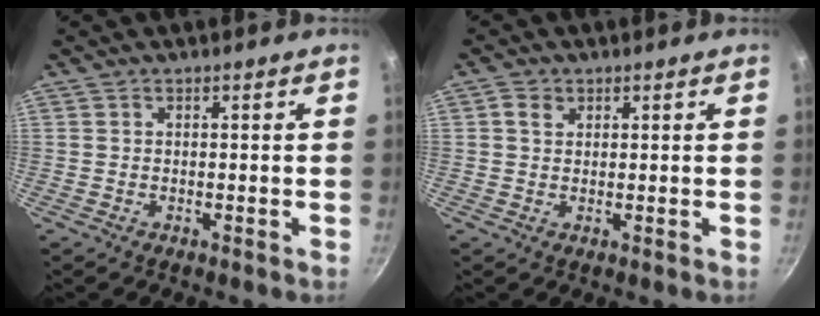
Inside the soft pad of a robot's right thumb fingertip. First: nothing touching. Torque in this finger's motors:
{"motor_torque": [-0.11, 0.00, 0.06, 0.01, -0.01]}